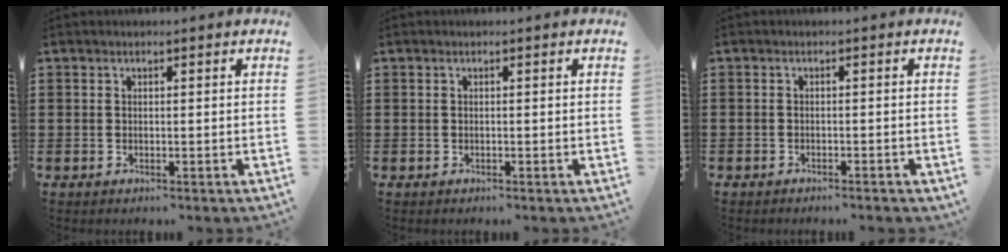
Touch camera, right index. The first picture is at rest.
{"total": 0.0}
{"total": 0.9, "force": [-0.9, 0.0, 0.2], "torque": [-0.005, 0.000, -0.019]}